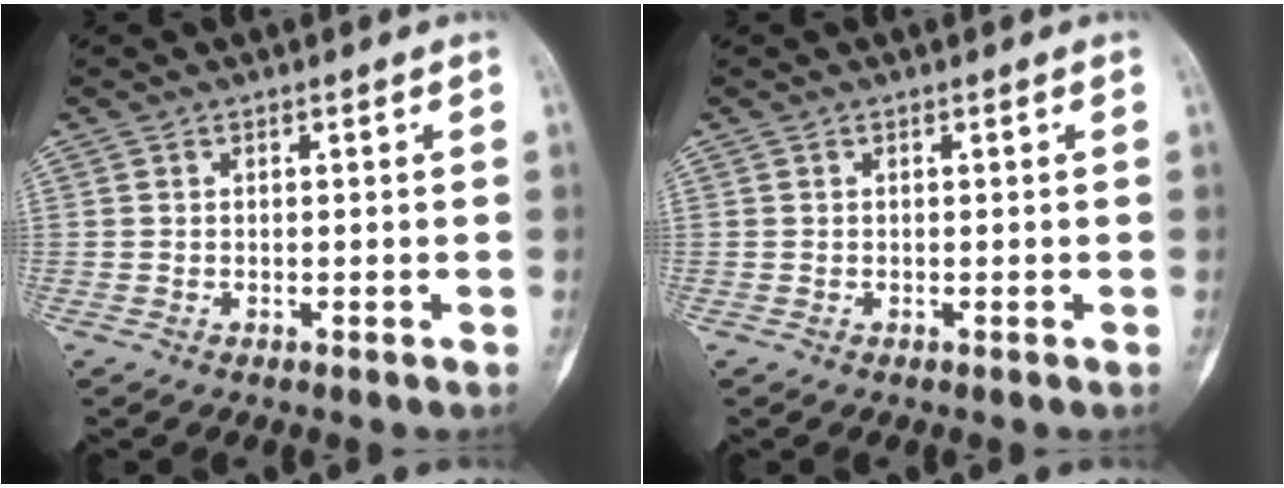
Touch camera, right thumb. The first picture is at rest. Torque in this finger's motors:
{"motor_torque": [0.00, 0.00, 0.18, 0.21, 0.01]}